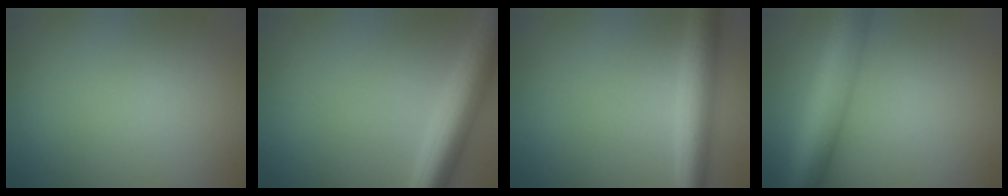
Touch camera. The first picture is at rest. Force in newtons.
{"total": 5.9, "press": 5.9, "slide": 0.2}
{"total": 4.5, "press": 4.5, "slide": 0.1}
{"total": 8.2, "press": 8.2, "slide": 0.3}